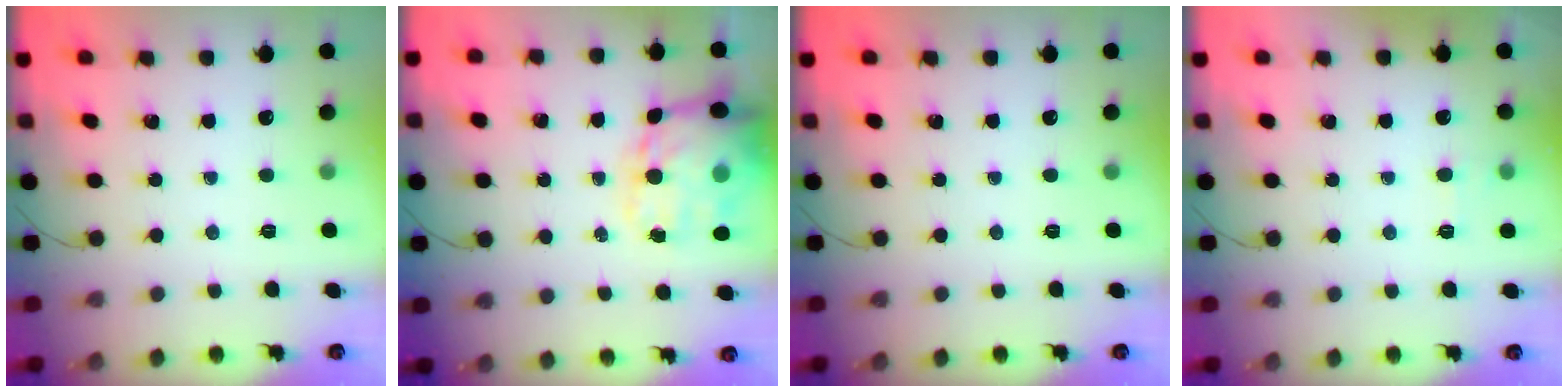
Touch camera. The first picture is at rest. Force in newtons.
{"total": 20.1, "press": 19.6, "slide": 4.7}
{"total": 0.0}
{"total": 5.6, "press": 5.3, "slide": 1.7}